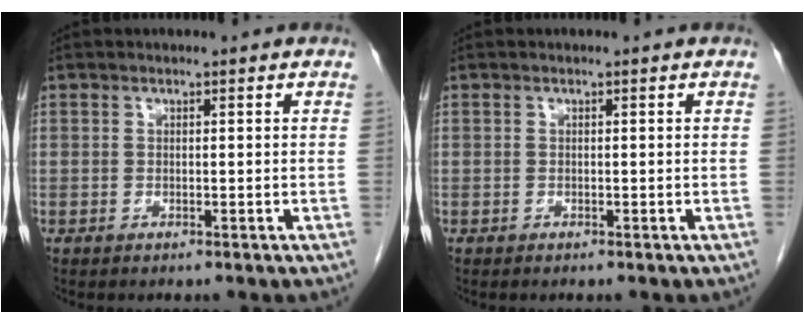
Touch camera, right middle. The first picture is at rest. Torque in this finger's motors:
{"motor_torque": [0.30, -0.17, 0.01, -0.01]}